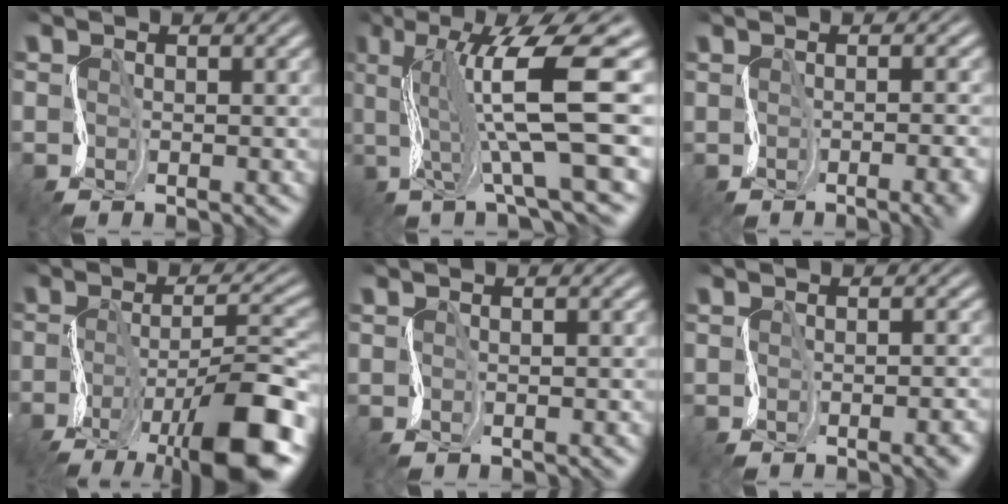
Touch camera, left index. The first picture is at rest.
{"total": 11.6, "force": [1.7, 2.2, 11.3], "torque": [-0.175, 0.018, 0.034]}
{"total": 6.2, "force": [-1.1, 2.8, 5.4], "torque": [-0.017, 0.007, -0.005]}
{"total": 10.5, "force": [-5.6, 3.5, 8.1], "torque": [-0.129, 0.004, -0.096]}
{"total": 0.6, "force": [0.1, 0.3, 0.5], "torque": [0.006, 0.002, 0.005]}
{"total": 4.4, "force": [-1.4, 2.0, 3.7], "torque": [-0.009, 0.006, -0.004]}